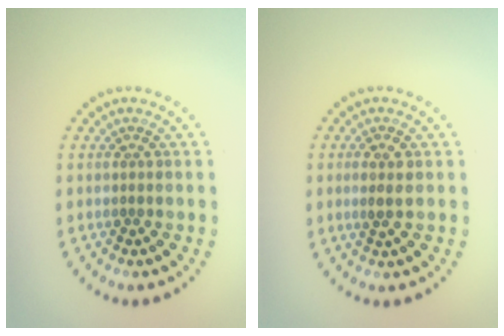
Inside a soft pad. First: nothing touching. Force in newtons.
{"total": 1.7, "press": 1.5, "slide": 0.7}